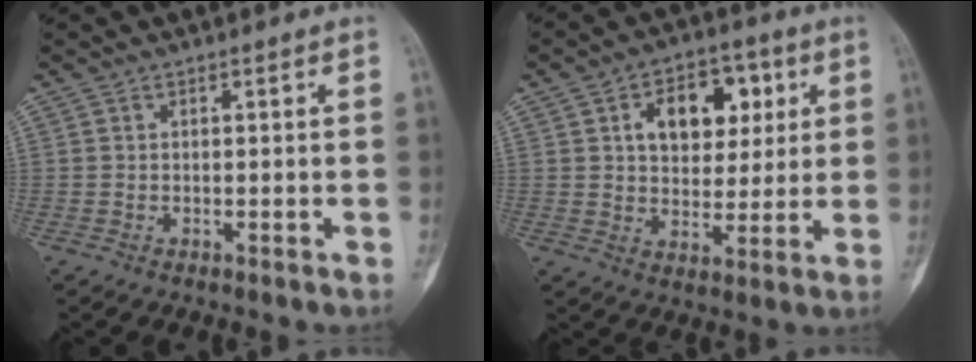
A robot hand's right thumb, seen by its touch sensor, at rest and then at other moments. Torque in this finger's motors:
{"motor_torque": [1.05, 1.84, 1.05, 0.58, 0.04]}